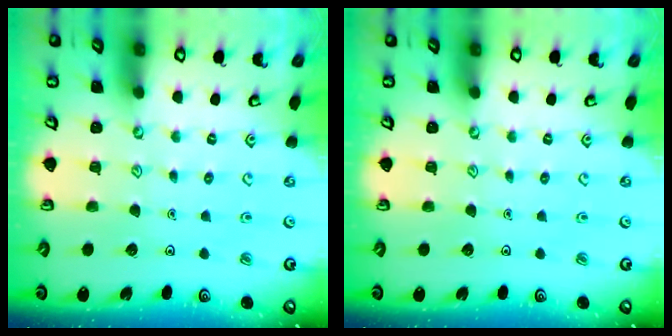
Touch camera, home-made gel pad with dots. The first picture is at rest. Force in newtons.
{"total": 0.0}